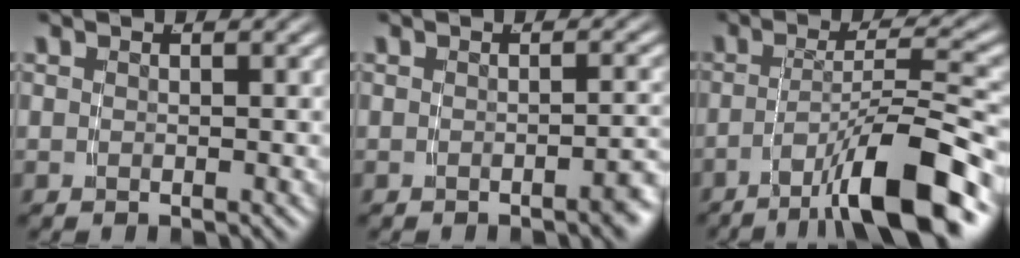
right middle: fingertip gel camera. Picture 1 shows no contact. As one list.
[{"total": 1.7, "force": [-1.3, 0.1, 1.1], "torque": [-0.012, 0.008, -0.024]}, {"total": 8.1, "force": [-4.9, 0.7, 6.4], "torque": [-0.085, 0.004, -0.075]}]